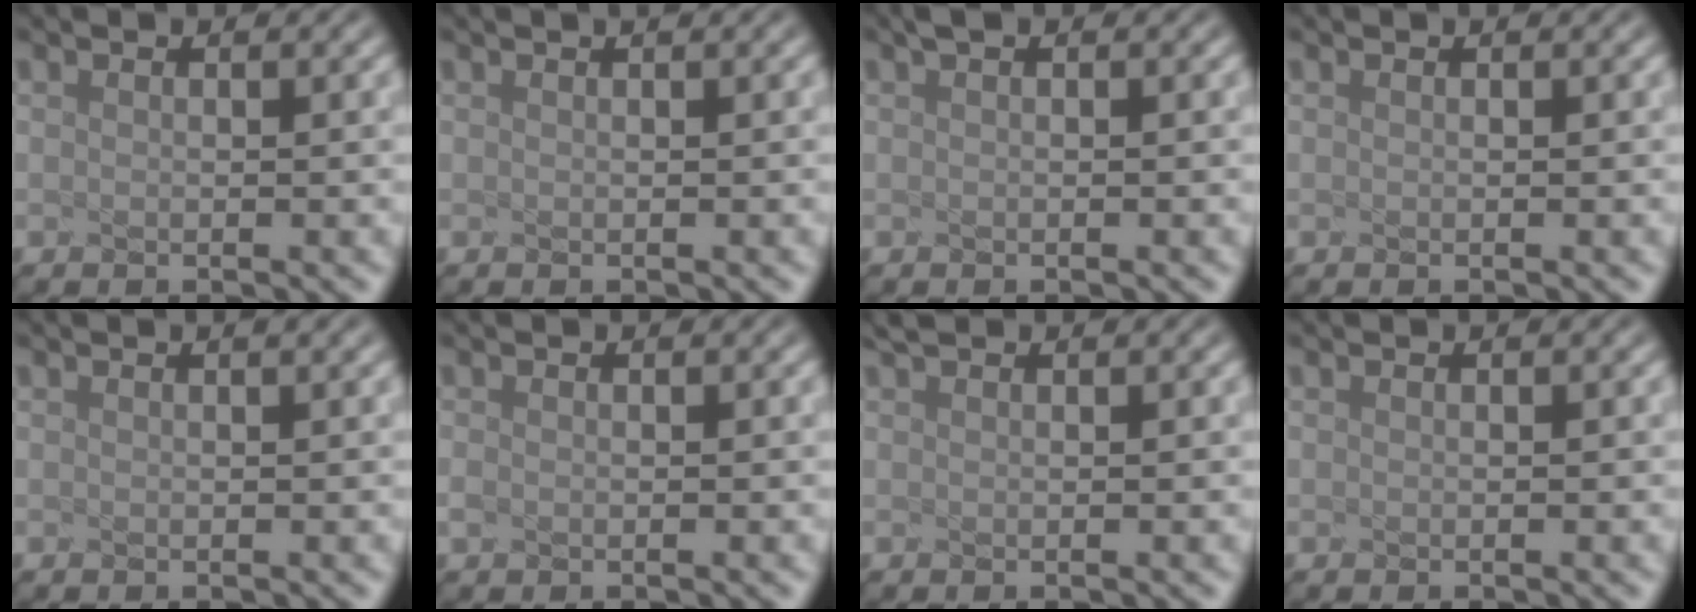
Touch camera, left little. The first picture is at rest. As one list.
[{"total": 1.0, "force": [0.6, 0.4, 0.6], "torque": [-0.009, 0.015, 0.007]}, {"total": 0.0}, {"total": 0.0}, {"total": 1.0, "force": [0.7, 0.4, 0.6], "torque": [-0.006, 0.015, 0.005]}, {"total": 0.8, "force": [-0.5, -0.4, -0.4], "torque": [-0.006, -0.008, 0.002]}, {"total": 0.6, "force": [0.3, -0.5, -0.2], "torque": [-0.006, -0.003, 0.014]}, {"total": 0.0}]